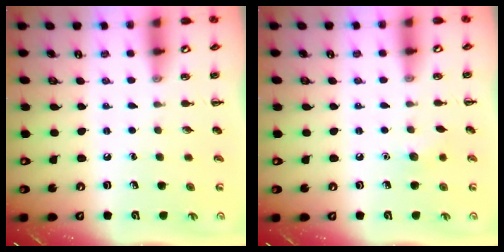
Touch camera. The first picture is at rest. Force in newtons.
{"total": 5.5, "press": 5.4, "slide": 1.2}